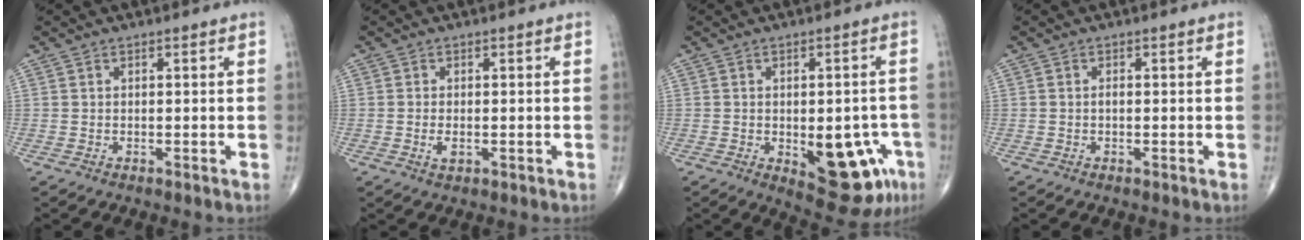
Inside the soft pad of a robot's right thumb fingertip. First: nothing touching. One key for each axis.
{"total": 2.1, "fx": -0.5, "fy": 1.1, "fz": 1.8, "tx": -0.036, "ty": -0.003, "tz": -0.009}
{"total": 13.6, "fx": -4.3, "fy": 6.4, "fz": 11.2, "tx": -0.104, "ty": 0.010, "tz": -0.037}
{"total": 0.6, "fx": -0.1, "fy": 0.3, "fz": 0.5, "tx": -0.010, "ty": 0.000, "tz": -0.004}